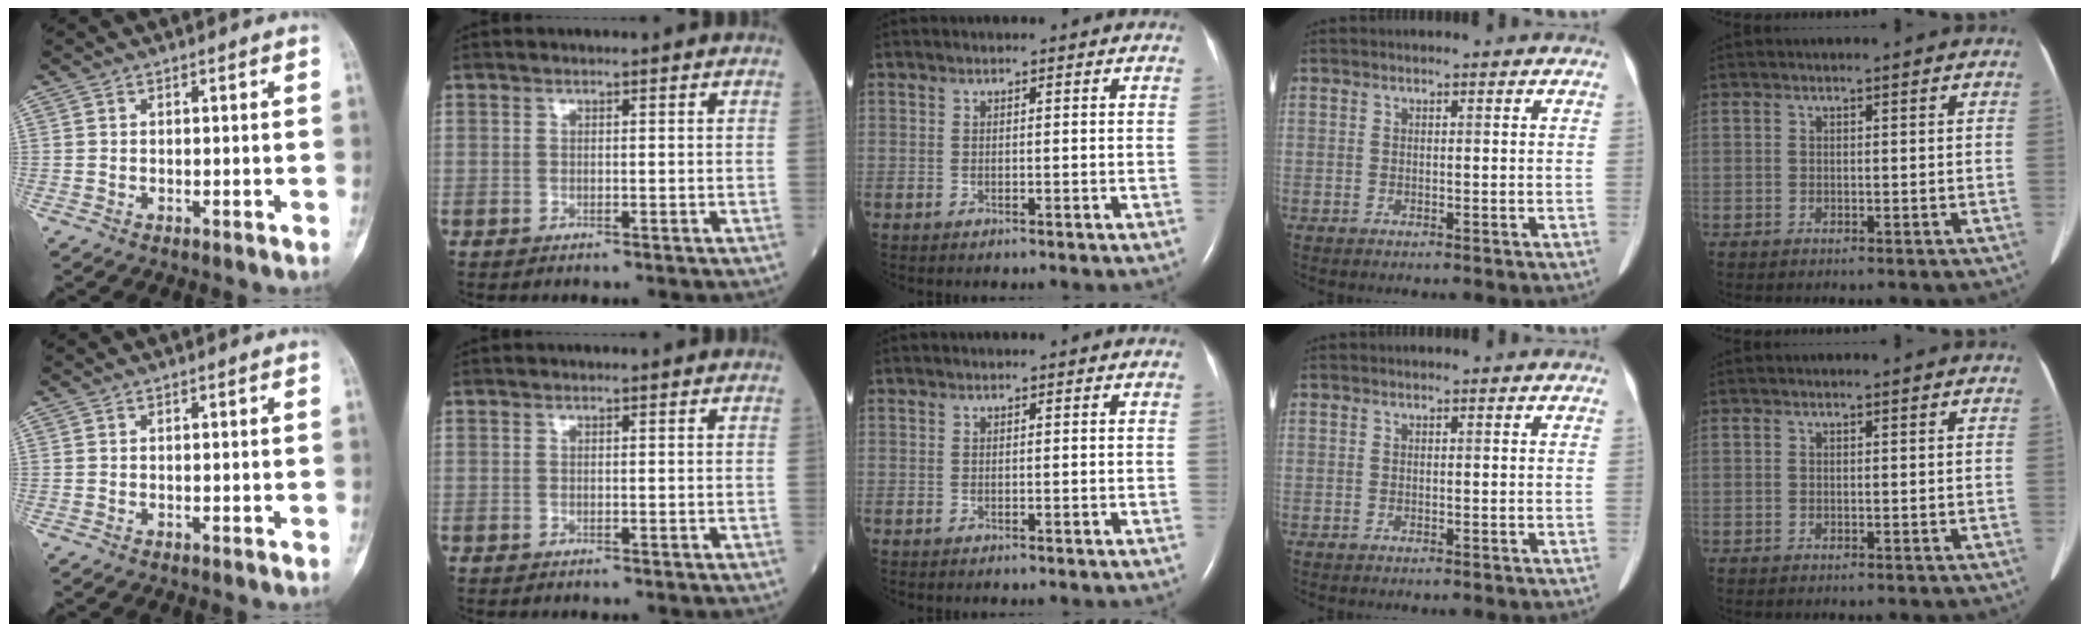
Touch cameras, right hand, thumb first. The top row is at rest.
{}